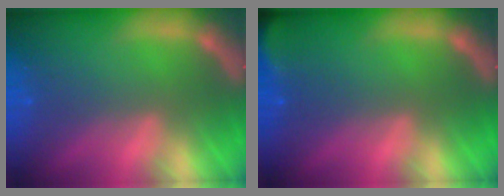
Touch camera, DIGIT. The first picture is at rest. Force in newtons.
{"total": 3.5}